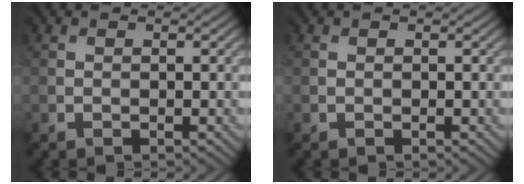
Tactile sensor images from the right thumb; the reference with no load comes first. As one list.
[{"total": 0.0}]